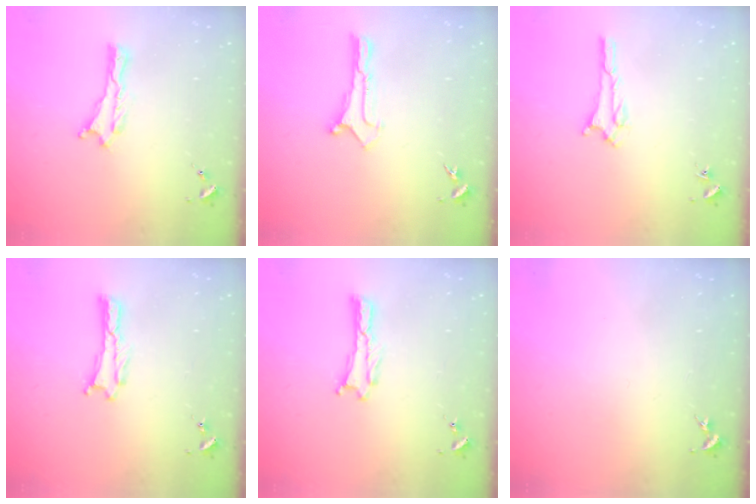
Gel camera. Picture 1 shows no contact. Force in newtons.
{"total": 0.0}
{"total": 1.8, "press": 1.8, "slide": 0.2}
{"total": 0.0}
{"total": 0.0}
{"total": 0.0}